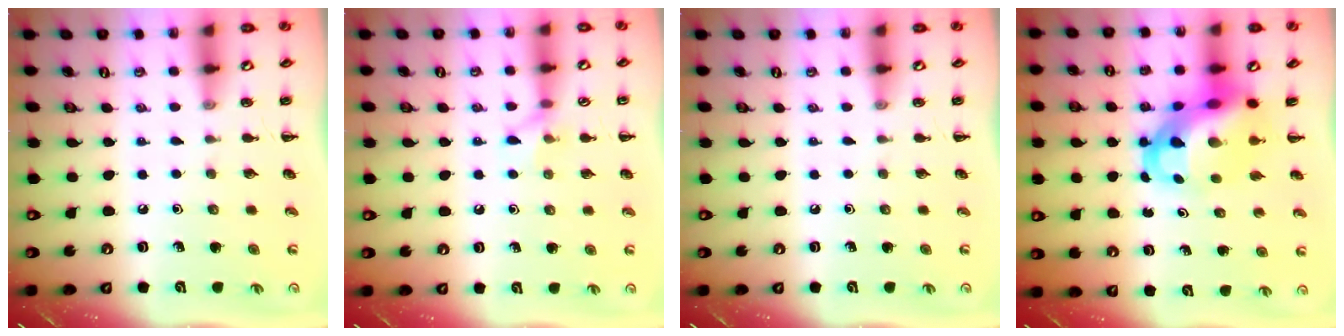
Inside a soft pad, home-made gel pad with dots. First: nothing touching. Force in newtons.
{"total": 6.4, "press": 6.2, "slide": 1.8}
{"total": 0.0}
{"total": 12.4, "press": 11.9, "slide": 3.2}